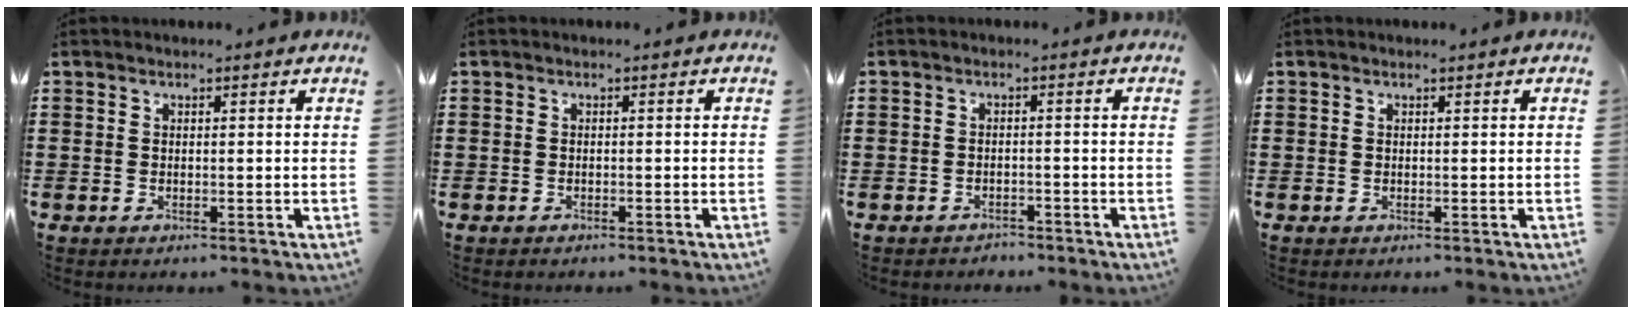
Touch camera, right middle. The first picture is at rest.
{"total": 0.5, "force": [-0.5, 0.2, 0.0], "torque": [-0.001, 0.001, -0.011]}
{"total": 1.7, "force": [-1.6, 0.5, -0.2], "torque": [-0.003, 0.004, -0.037]}
{"total": 0.0}